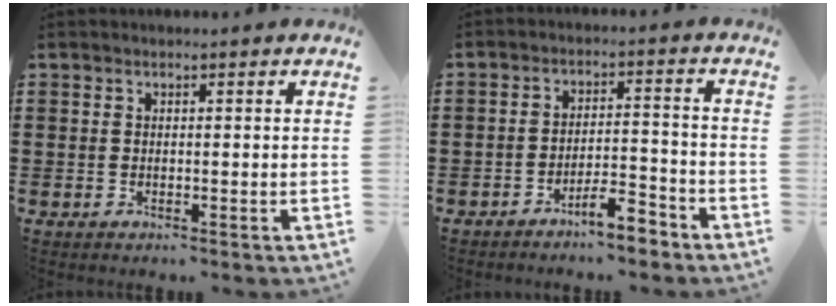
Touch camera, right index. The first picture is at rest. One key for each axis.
{"total": 5.4, "fx": -4.7, "fy": 0.9, "fz": 2.6, "tx": -0.042, "ty": 0.010, "tz": -0.088}